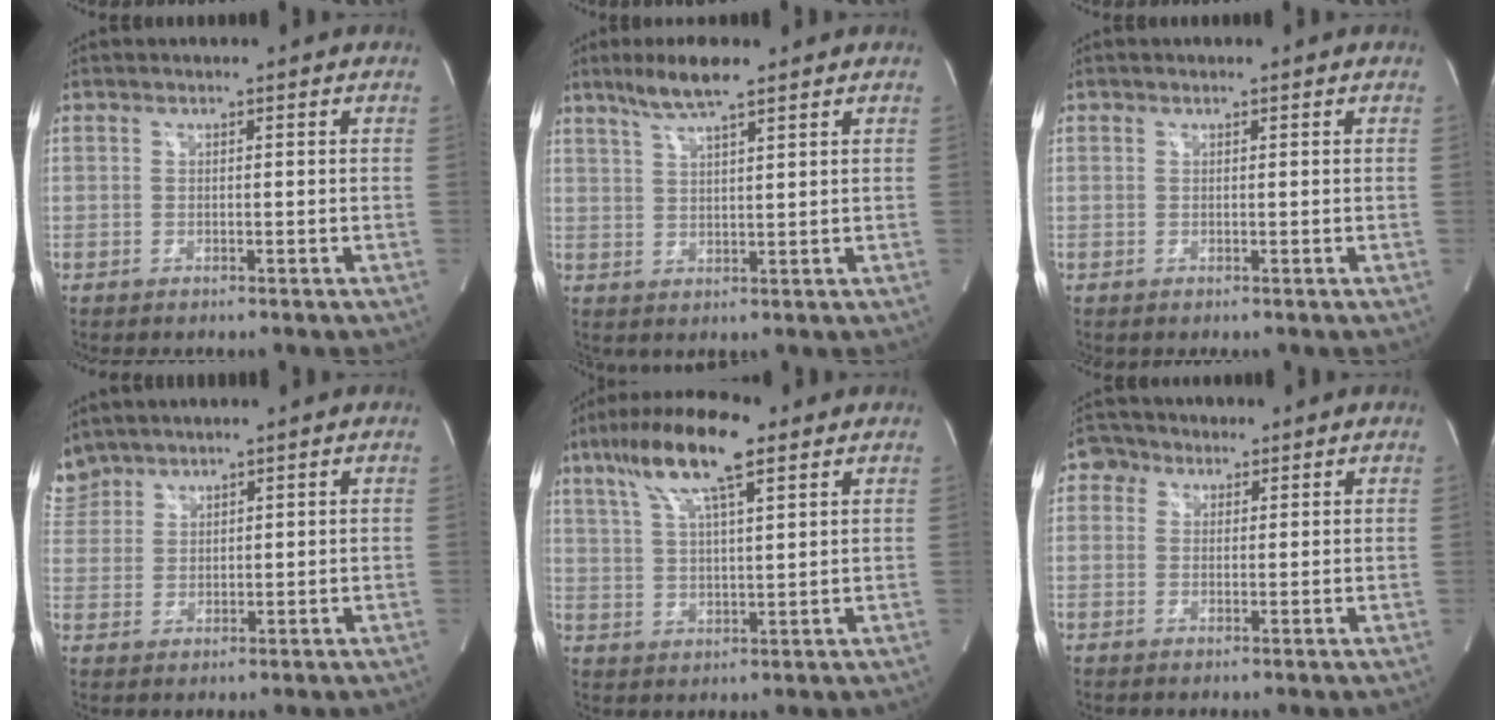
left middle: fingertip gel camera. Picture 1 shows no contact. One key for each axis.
{"total": 6.2, "fx": 4.6, "fy": 0.4, "fz": 4.1, "tx": -0.087, "ty": 0.007, "tz": 0.087}
{"total": 0.0}
{"total": 4.5, "fx": 4.2, "fy": 1.7, "fz": 0.1, "tx": -0.015, "ty": 0.018, "tz": 0.095}
{"total": 12.3, "fx": 7.3, "fy": 2.4, "fz": 9.6, "tx": -0.185, "ty": 0.023, "tz": 0.129}
{"total": 3.4, "fx": 1.7, "fy": 2.9, "fz": 0.6, "tx": -0.014, "ty": 0.015, "tz": 0.027}